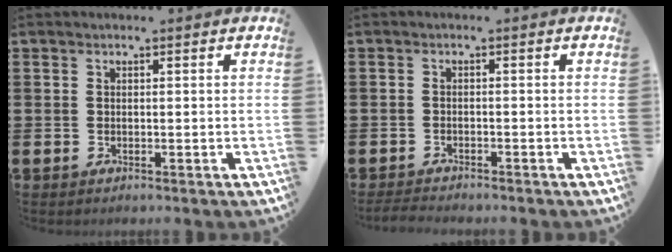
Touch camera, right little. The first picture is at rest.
{"total": 1.2, "force": [-1.1, 0.1, 0.2], "torque": [-0.006, 0.004, -0.023]}